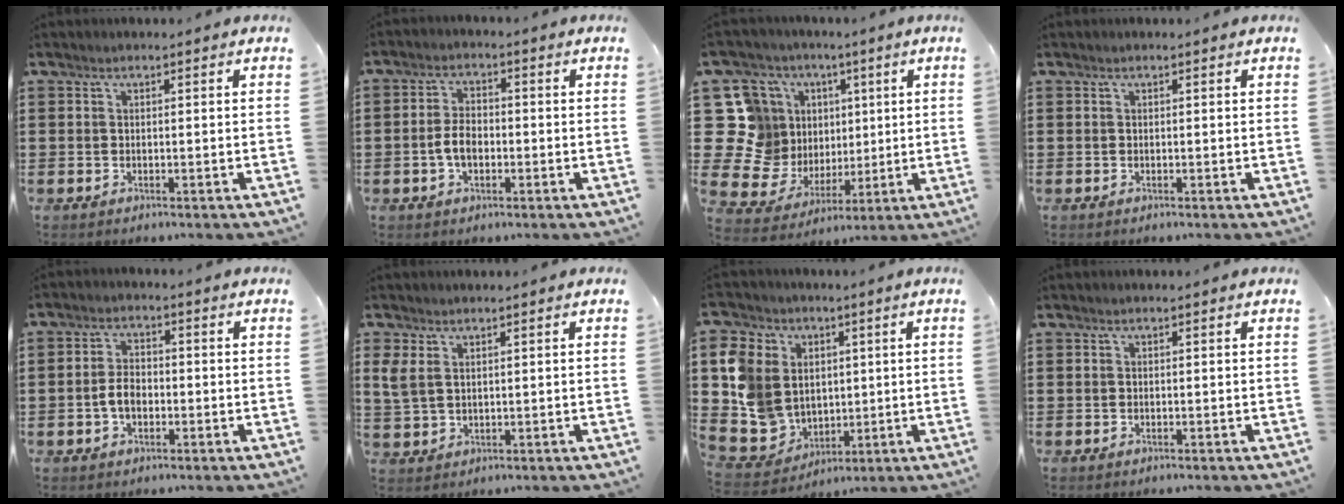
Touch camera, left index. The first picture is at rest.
{"total": 4.2, "force": [-0.9, 2.3, 3.4], "torque": [-0.084, -0.001, -0.023]}
{"total": 14.9, "force": [2.9, 14.0, 4.2], "torque": [-0.150, -0.036, 0.078]}
{"total": 0.0}
{"total": 3.7, "force": [-0.8, 2.1, 2.9], "torque": [-0.068, 0.001, -0.020]}
{"total": 2.6, "force": [1.5, 1.5, 1.6], "torque": [-0.046, 0.002, 0.025]}
{"total": 10.3, "force": [2.1, 9.5, 3.3], "torque": [-0.132, 0.003, 0.047]}
{"total": 0.0}